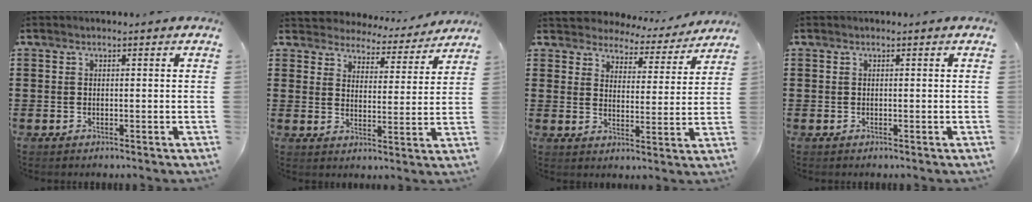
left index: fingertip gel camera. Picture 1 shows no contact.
{"total": 4.1, "force": [4.1, 0.3, -0.3], "torque": [-0.020, -0.033, 0.068]}
{"total": 3.9, "force": [3.9, 0.5, -0.3], "torque": [-0.020, -0.029, 0.063]}
{"total": 0.0}